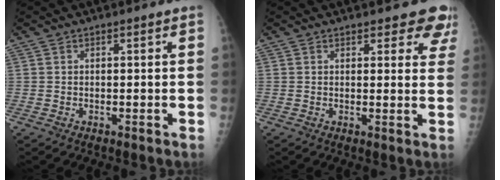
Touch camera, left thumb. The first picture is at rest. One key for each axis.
{"total": 6.8, "fx": 5.8, "fy": 2.7, "fz": 2.2, "tx": 0.021, "ty": -0.025, "tz": 0.046}